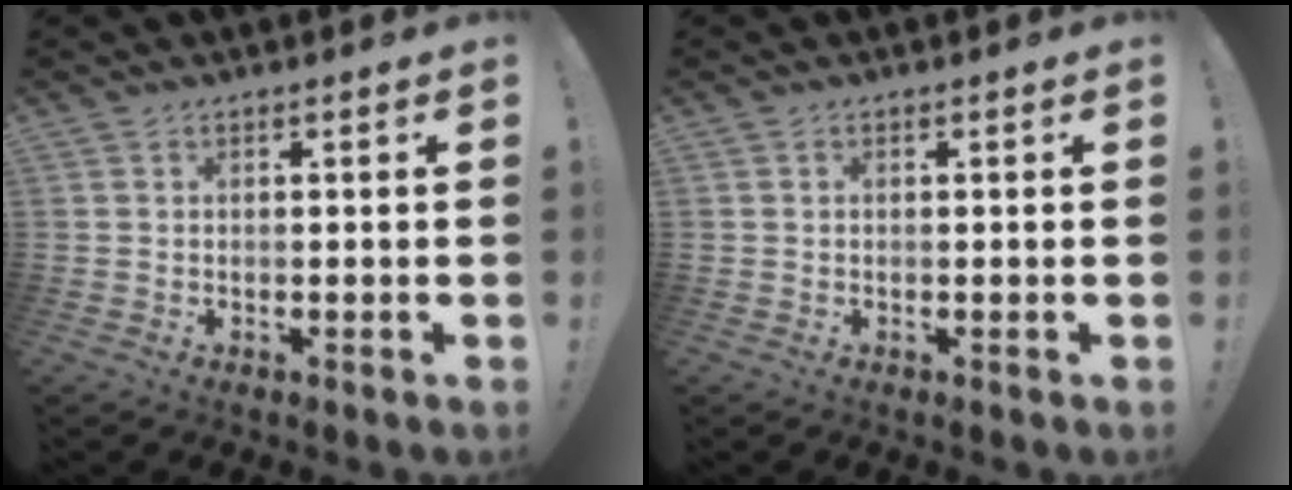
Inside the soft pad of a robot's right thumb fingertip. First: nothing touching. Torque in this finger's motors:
{"motor_torque": [0.16, 0.02, 0.09, -0.15, 0.00]}